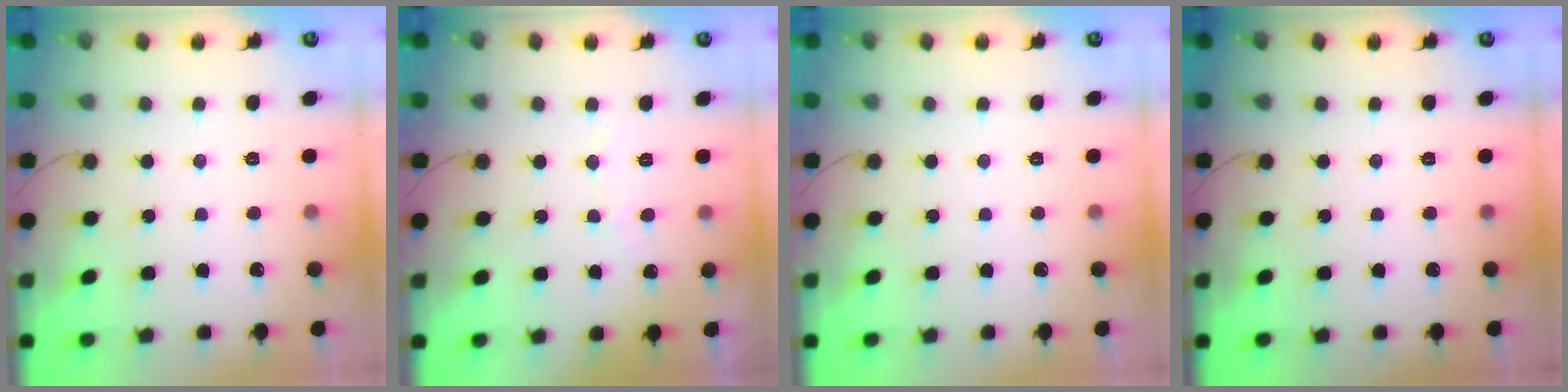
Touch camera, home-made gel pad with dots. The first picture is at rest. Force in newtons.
{"total": 2.8, "press": 2.8, "slide": 0.2}
{"total": 0.0}
{"total": 0.0}